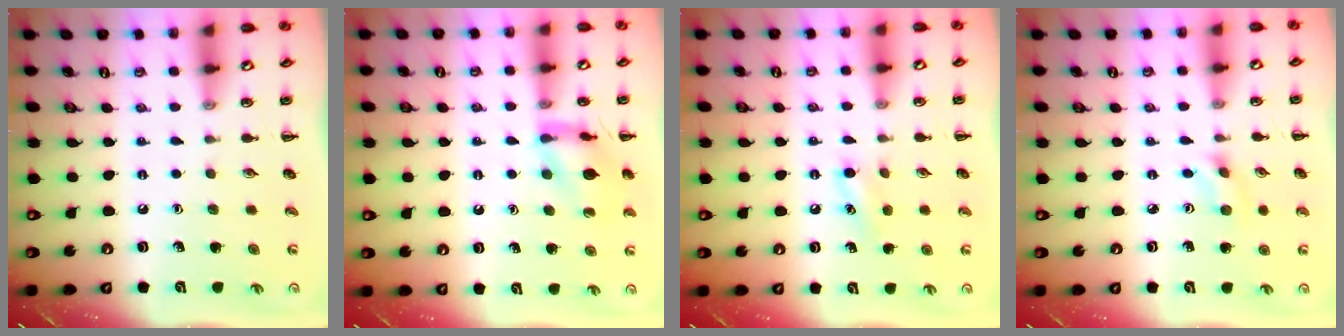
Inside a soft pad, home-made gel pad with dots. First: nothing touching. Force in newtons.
{"total": 12.8, "press": 12.8, "slide": 0.9}
{"total": 4.3, "press": 4.1, "slide": 1.3}
{"total": 2.8, "press": 2.6, "slide": 1.0}